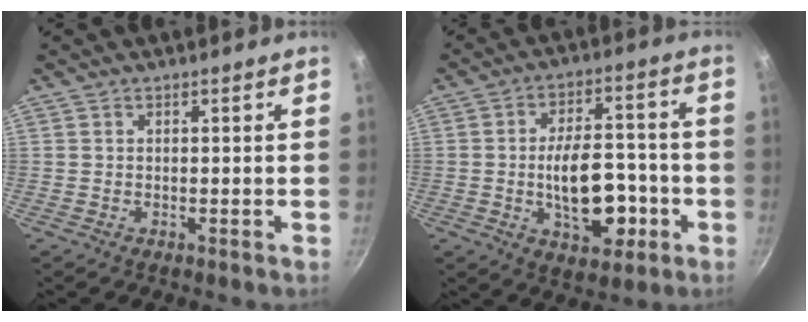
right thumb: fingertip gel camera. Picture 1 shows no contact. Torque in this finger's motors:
{"motor_torque": [1.98, 2.82, 2.16, -0.61, 0.94]}